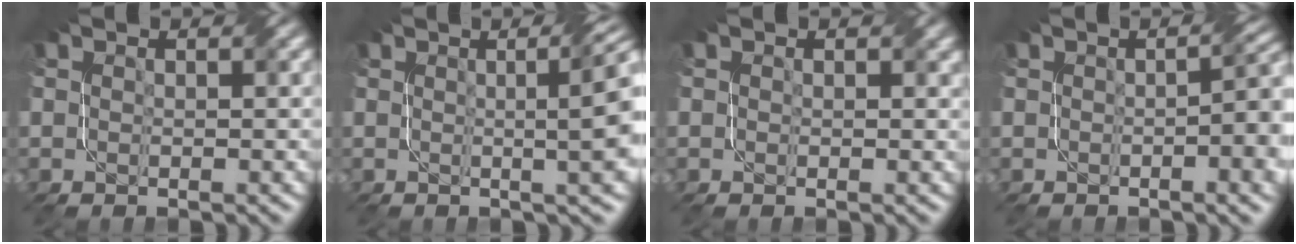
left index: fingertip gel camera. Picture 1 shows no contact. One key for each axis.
{"total": 8.4, "fx": 1.2, "fy": 3.0, "fz": 7.8, "tx": -0.042, "ty": 0.028, "tz": 0.001}
{"total": 0.7, "fx": 0.4, "fy": 0.6, "fz": 0.2, "tx": 0.002, "ty": -0.002, "tz": 0.003}
{"total": 5.7, "fx": -0.5, "fy": 1.8, "fz": 5.5, "tx": -0.051, "ty": 0.003, "tz": -0.001}